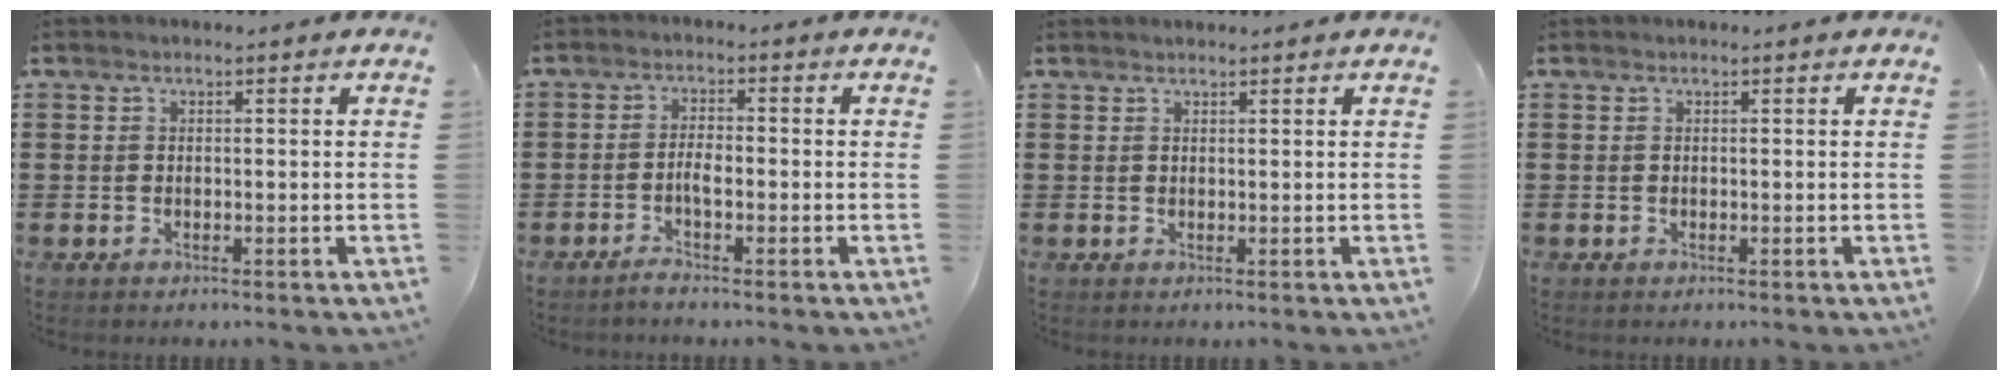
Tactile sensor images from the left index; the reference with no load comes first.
{"total": 2.7, "force": [-1.0, 0.5, 2.5], "torque": [-0.052, -0.001, -0.022]}
{"total": 0.6, "force": [0.6, 0.0, 0.1], "torque": [-0.004, -0.001, 0.012]}
{"total": 0.0}